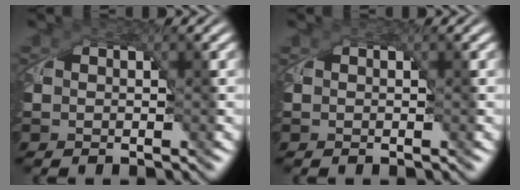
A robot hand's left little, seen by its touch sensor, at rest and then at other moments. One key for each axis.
{"total": 0.0}